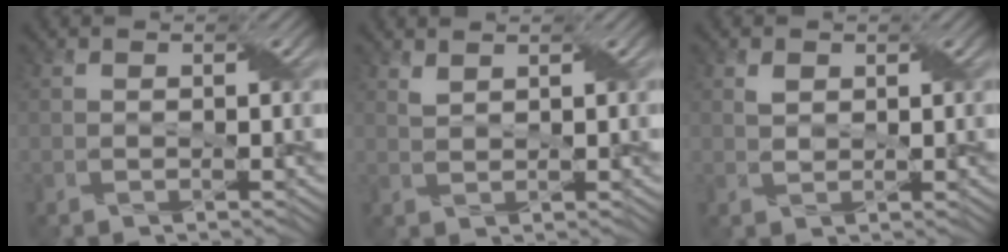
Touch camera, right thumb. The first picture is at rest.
{"total": 1.1, "force": [1.0, 0.2, 0.4], "torque": [-0.020, 0.002, 0.023]}
{"total": 1.4, "force": [0.7, 1.0, 0.8], "torque": [-0.018, 0.000, 0.016]}